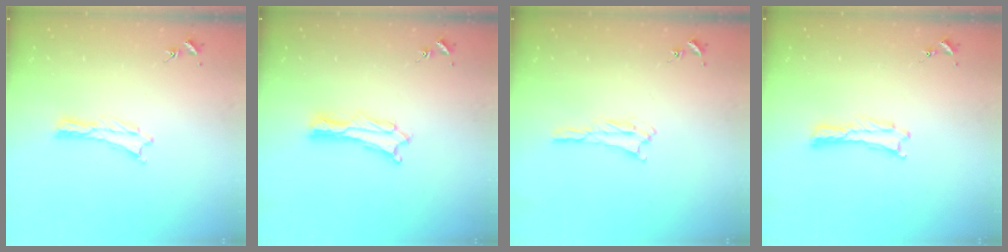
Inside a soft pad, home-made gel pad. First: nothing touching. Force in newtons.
{"total": 1.5, "press": 1.4, "slide": 0.2}
{"total": 2.3, "press": 2.2, "slide": 0.4}
{"total": 0.0}